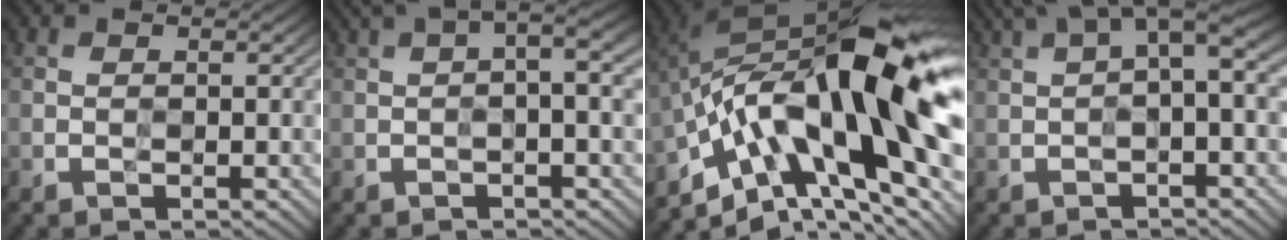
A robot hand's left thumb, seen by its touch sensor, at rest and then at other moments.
{"total": 5.7, "force": [1.3, 1.2, 5.4], "torque": [-0.085, 0.019, 0.018]}
{"total": 19.6, "force": [-4.0, 8.4, 17.2], "torque": [-0.286, 0.019, -0.075]}
{"total": 7.1, "force": [2.2, 1.8, 6.6], "torque": [-0.106, 0.027, 0.037]}